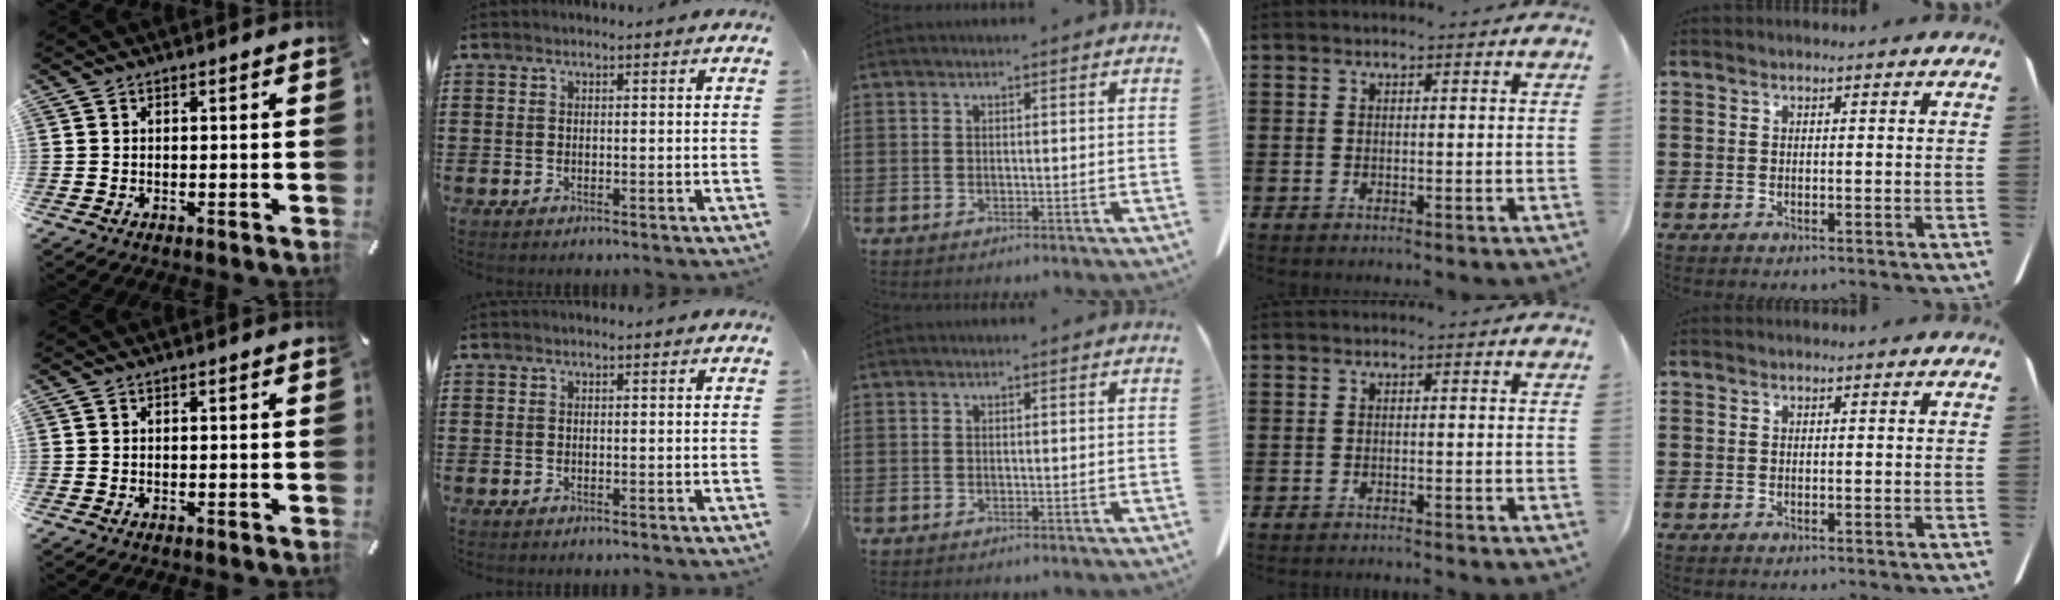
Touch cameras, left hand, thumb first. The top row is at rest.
{"ring": {"total": 0.8, "force": [-0.8, -0.1, 0.1], "torque": [-0.004, 0.000, -0.015]}}